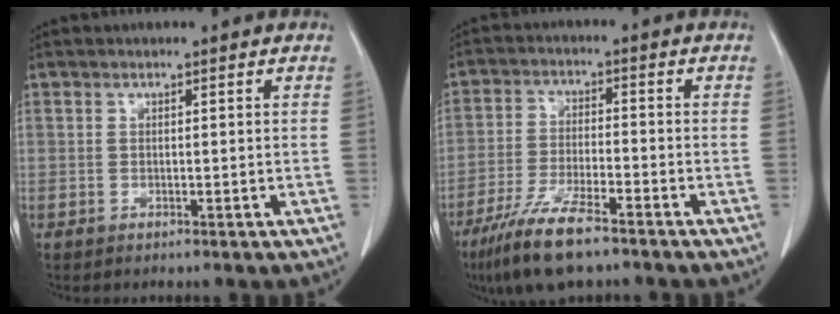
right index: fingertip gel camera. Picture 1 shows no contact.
{"total": 10.3, "force": [-7.3, 1.8, 7.0], "torque": [-0.137, -0.024, -0.131]}